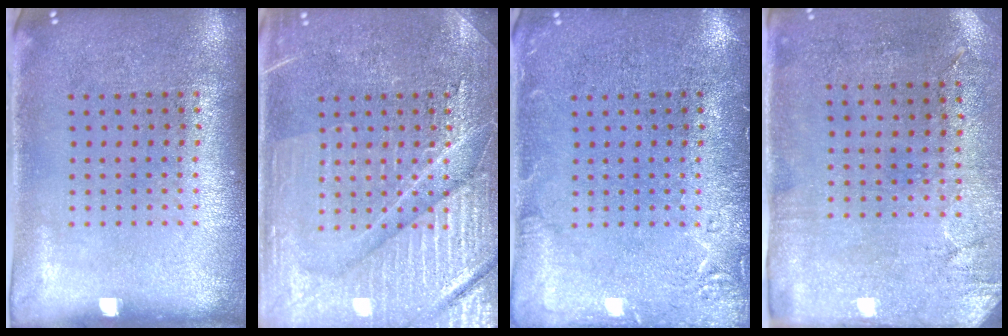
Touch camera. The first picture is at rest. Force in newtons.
{"total": 6.4, "press": 6.3, "slide": 0.8}
{"total": 2.2, "press": 2.2, "slide": 0.4}
{"total": 2.9, "press": 2.3, "slide": 1.7}